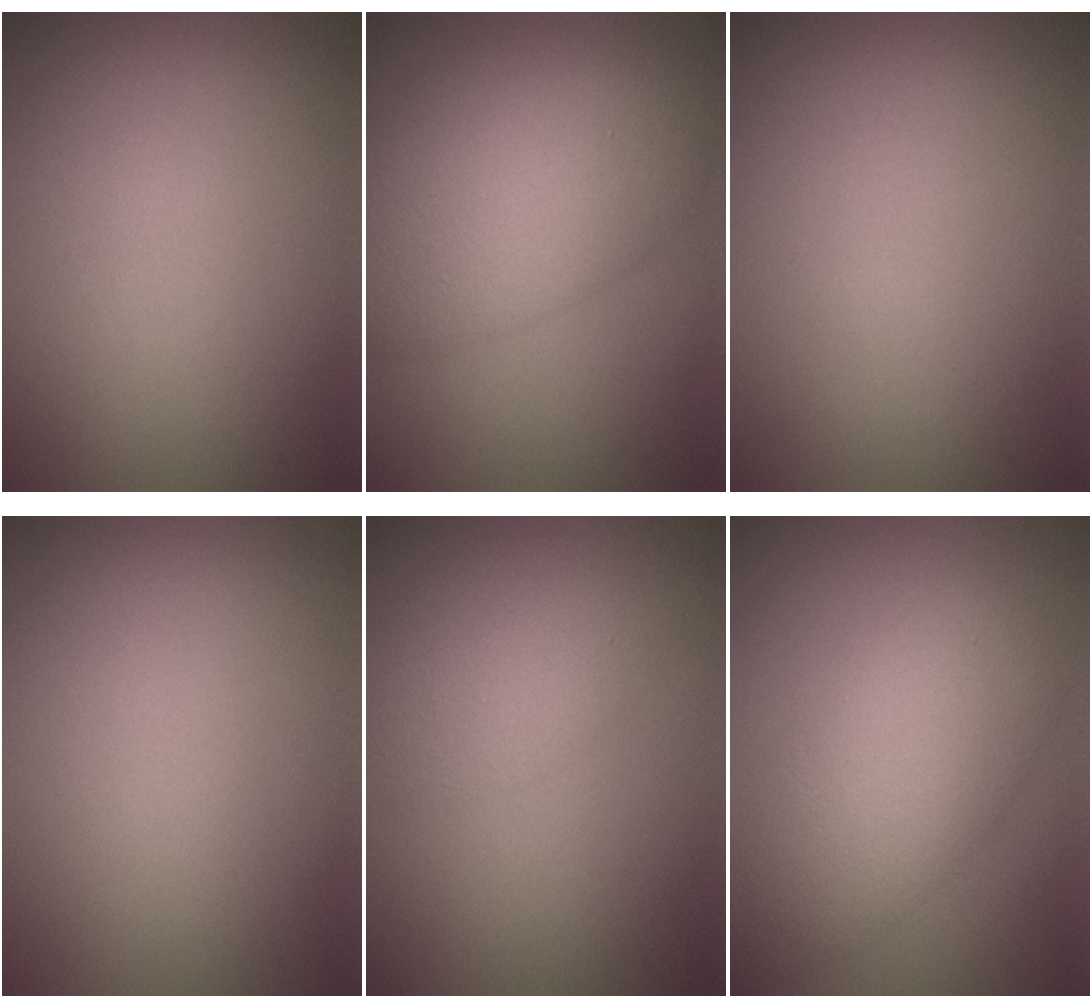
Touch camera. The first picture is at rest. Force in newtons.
{"total": 7.7, "press": 7.7, "slide": 0.0}
{"total": 0.0}
{"total": 0.0}
{"total": 2.3, "press": 2.3, "slide": 0.1}
{"total": 6.9, "press": 6.9, "slide": 0.2}